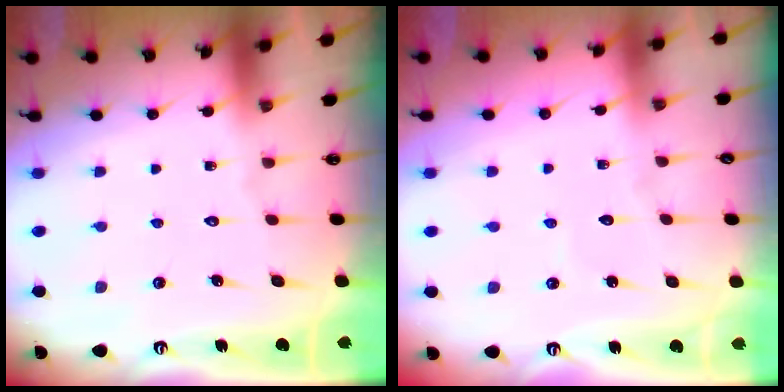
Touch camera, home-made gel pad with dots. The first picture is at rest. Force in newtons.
{"total": 2.4, "press": 2.4, "slide": 0.2}